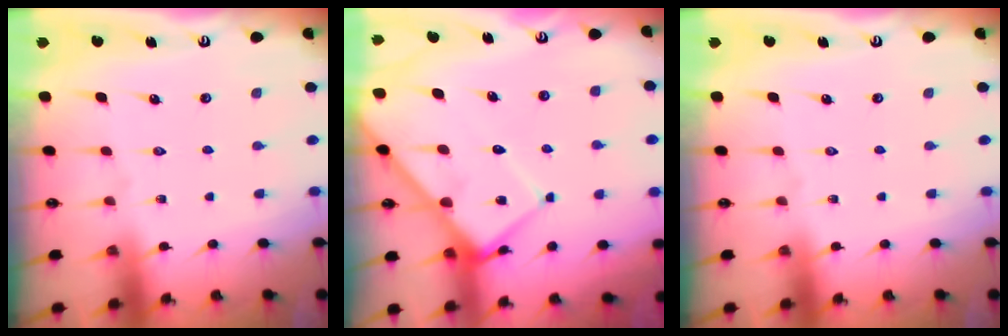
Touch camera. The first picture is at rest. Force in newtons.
{"total": 10.4, "press": 10.3, "slide": 1.1}
{"total": 0.0}